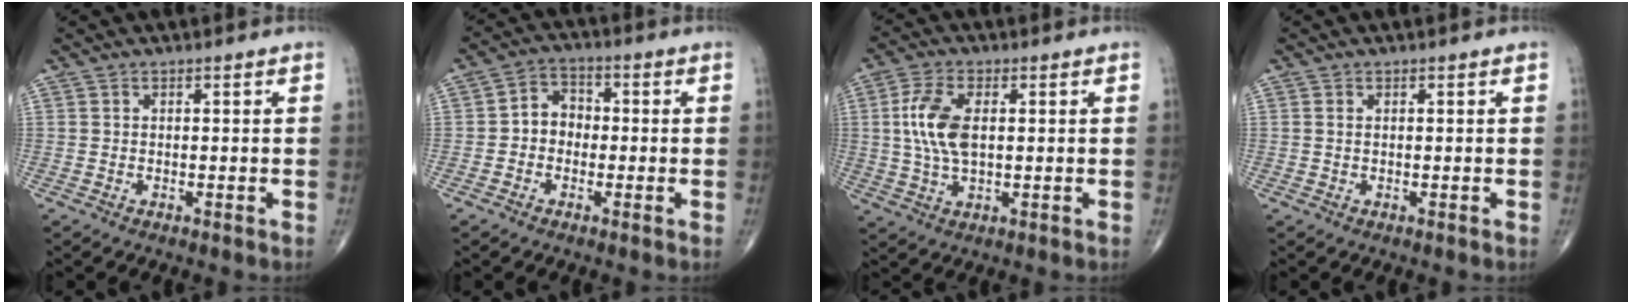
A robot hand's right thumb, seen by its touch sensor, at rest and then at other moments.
{"total": 5.2, "force": [-0.8, 4.4, 2.7], "torque": [-0.022, 0.023, -0.028]}
{"total": 9.2, "force": [1.2, 4.6, 7.8], "torque": [-0.175, 0.003, 0.024]}
{"total": 0.6, "force": [0.1, 0.3, 0.5], "torque": [-0.014, 0.004, 0.004]}